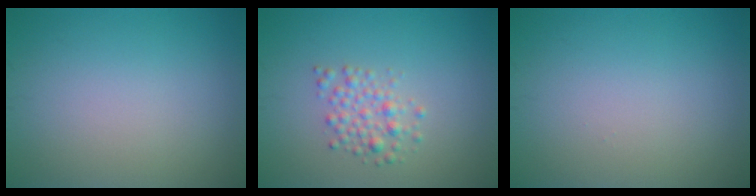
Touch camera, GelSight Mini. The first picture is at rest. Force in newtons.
{"total": 2.2, "press": 2.2, "slide": 0.0}
{"total": 0.0}